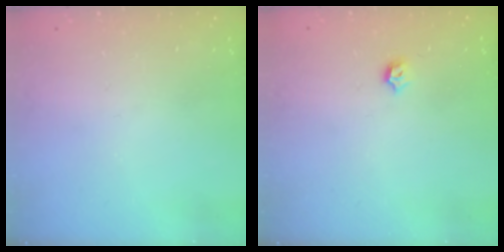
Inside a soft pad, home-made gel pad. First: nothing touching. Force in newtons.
{"total": 3.4, "press": 3.3, "slide": 0.7}